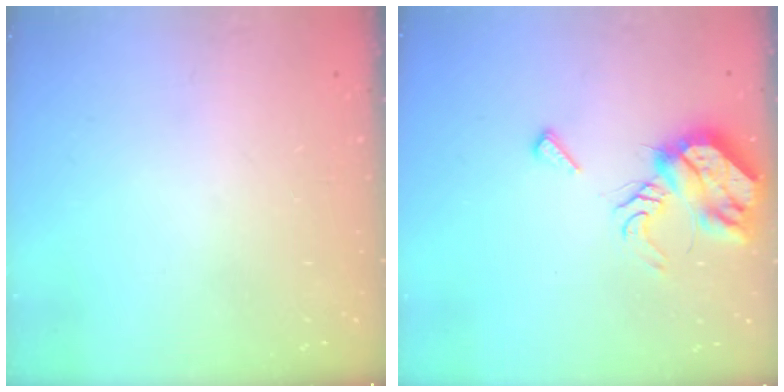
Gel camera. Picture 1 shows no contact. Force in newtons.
{"total": 10.0, "press": 9.9, "slide": 0.8}